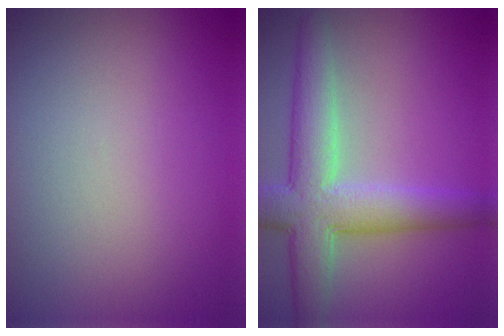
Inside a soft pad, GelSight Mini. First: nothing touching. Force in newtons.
{"total": 6.9, "press": 6.9, "slide": 0.3}